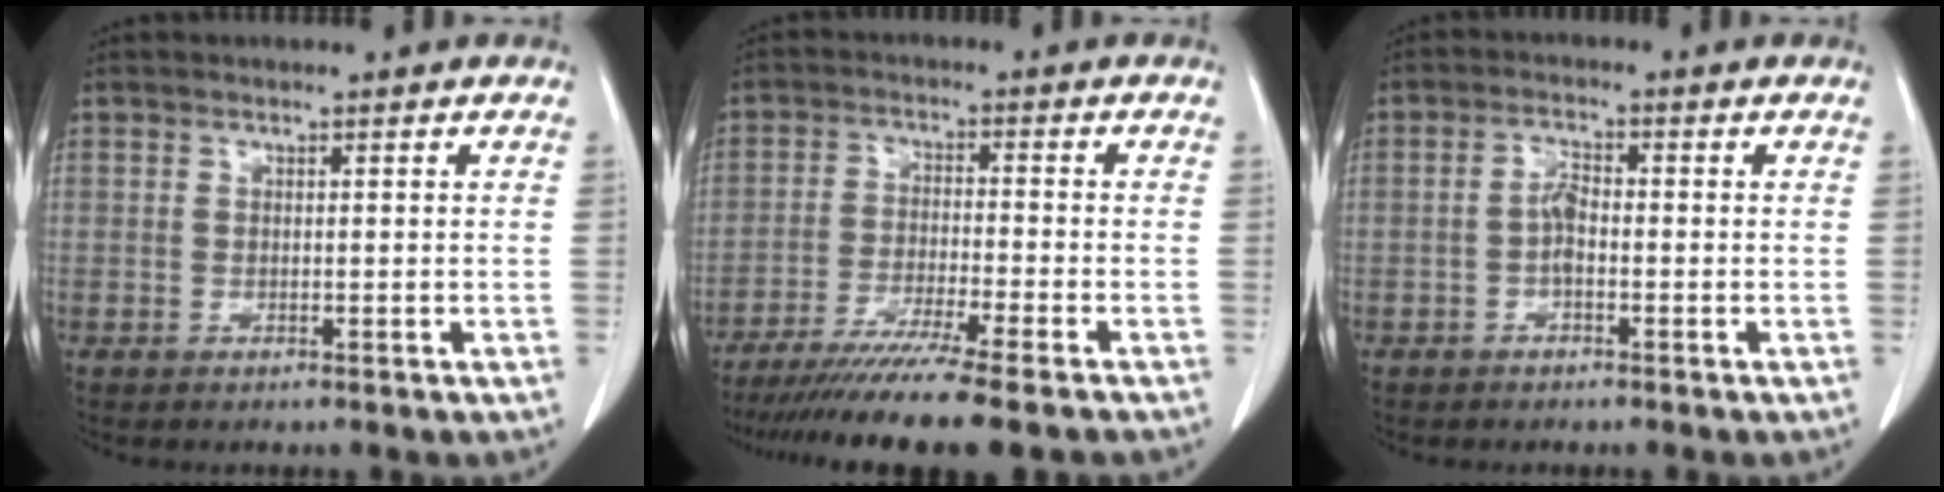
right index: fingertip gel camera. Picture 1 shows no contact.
{"total": 13.3, "force": [-11.0, -1.4, 7.3], "torque": [-0.102, -0.042, -0.172]}
{"total": 2.7, "force": [-0.7, 1.0, 2.4], "torque": [-0.047, 0.005, -0.014]}